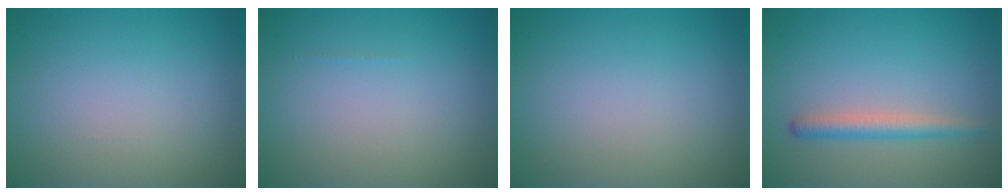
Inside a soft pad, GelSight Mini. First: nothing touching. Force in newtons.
{"total": 0.0}
{"total": 0.0}
{"total": 2.2, "press": 2.2, "slide": 0.0}